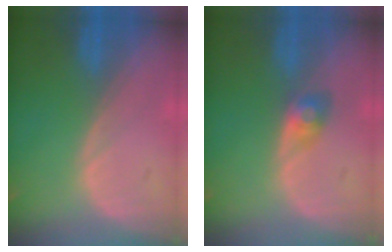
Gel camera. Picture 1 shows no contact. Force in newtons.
{"total": 2.9, "press": 2.6, "slide": 1.1}